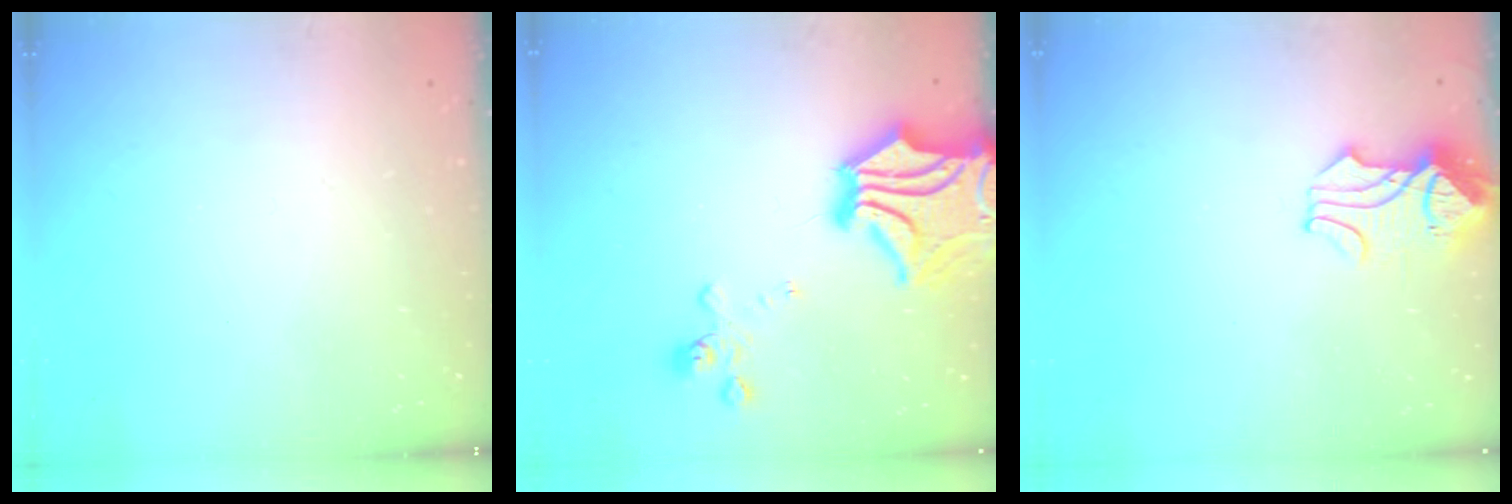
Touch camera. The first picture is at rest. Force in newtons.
{"total": 11.4, "press": 10.8, "slide": 3.7}
{"total": 1.2, "press": 0.6, "slide": 1.0}